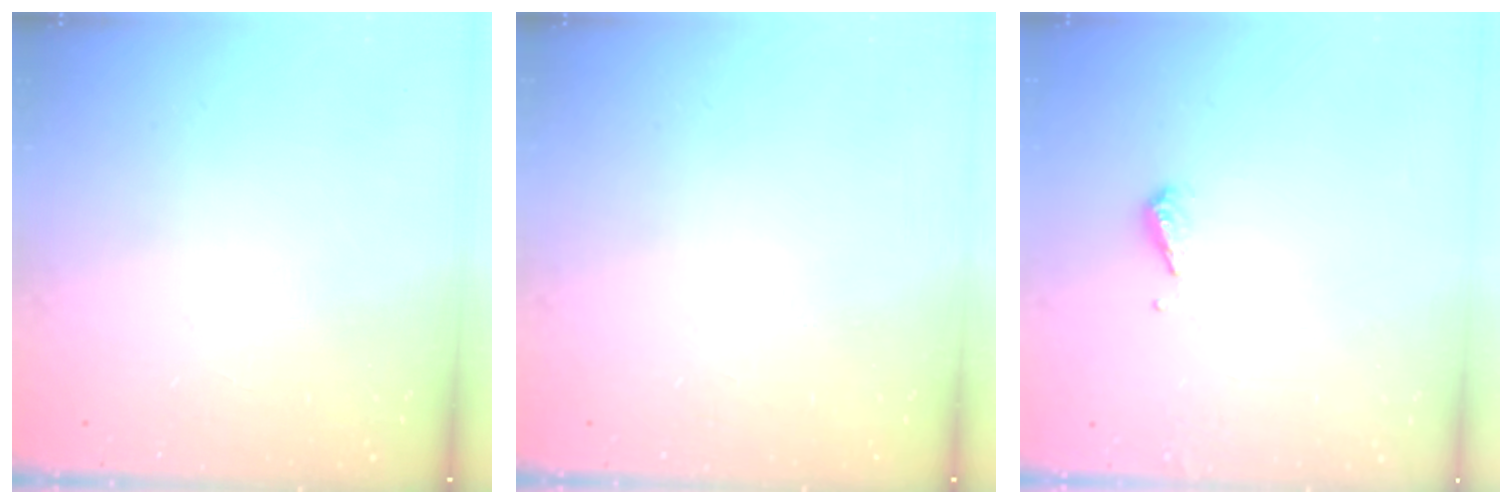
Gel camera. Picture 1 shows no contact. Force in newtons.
{"total": 0.0}
{"total": 3.9, "press": 3.9, "slide": 0.4}